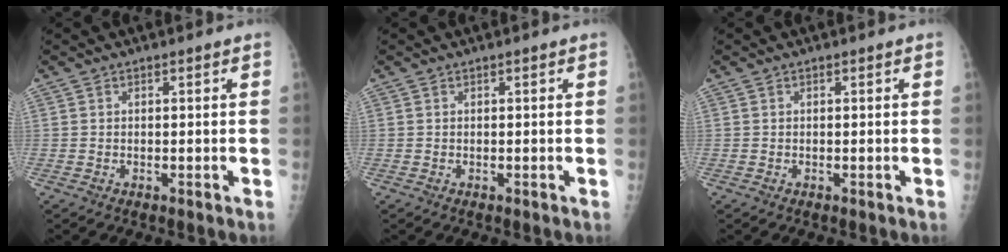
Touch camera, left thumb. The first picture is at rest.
{"total": 0.0}
{"total": 0.0}